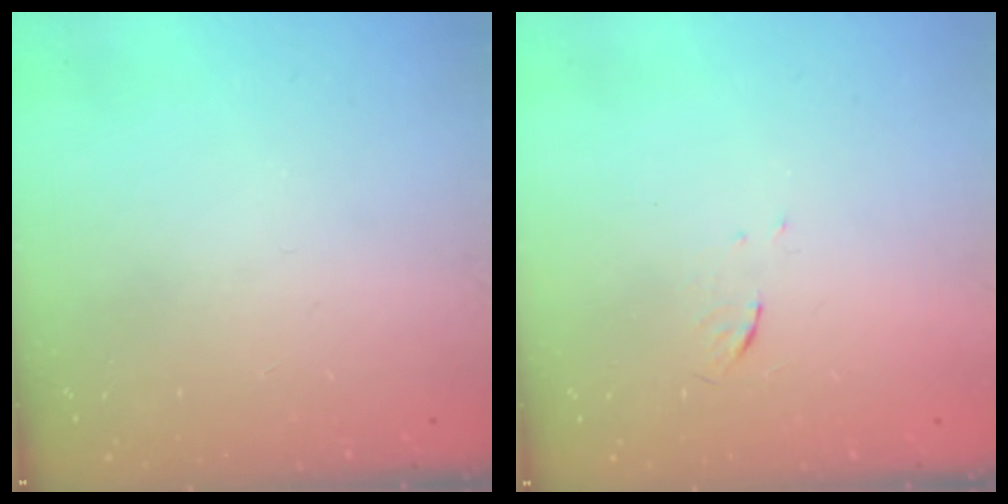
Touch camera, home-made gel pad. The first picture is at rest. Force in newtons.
{"total": 3.2, "press": 3.0, "slide": 1.3}